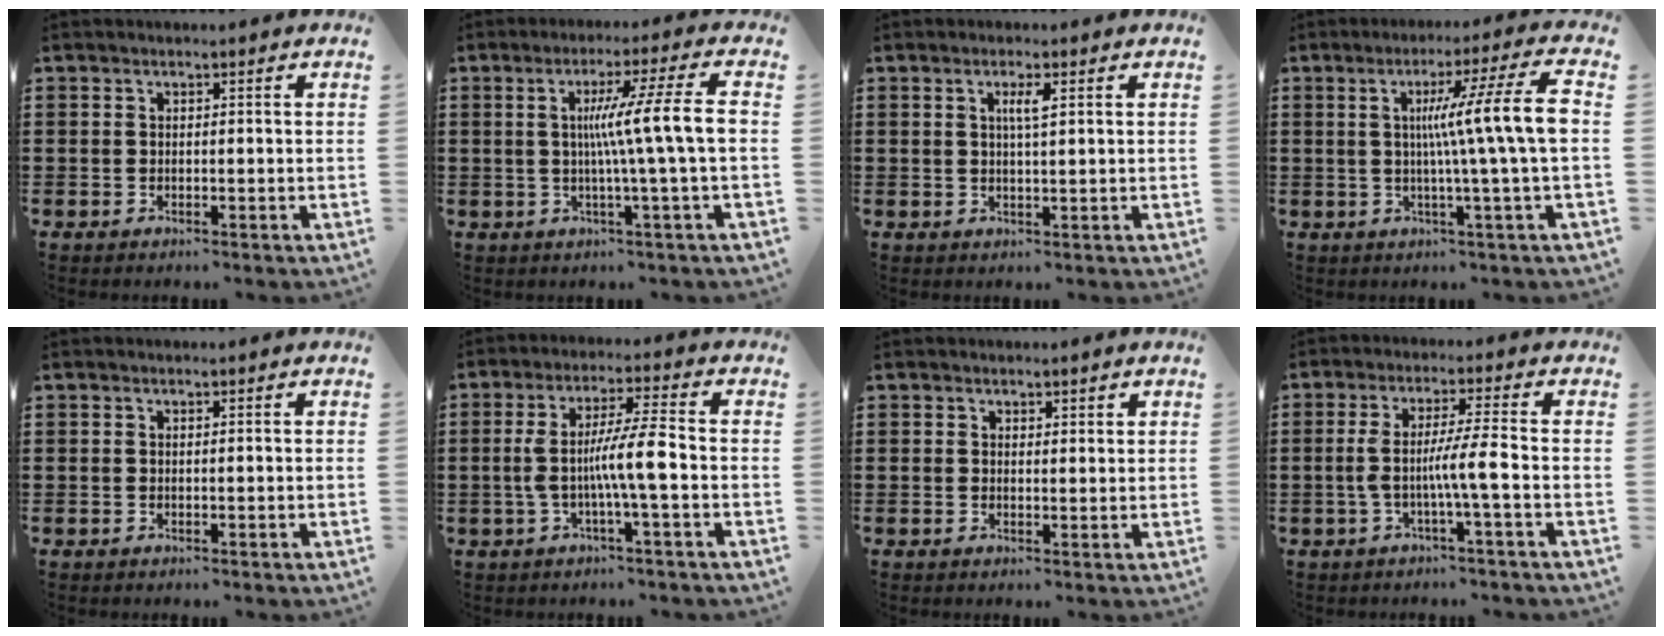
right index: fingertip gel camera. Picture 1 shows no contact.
{"total": 9.5, "force": [0.1, -1.0, 9.5], "torque": [-0.171, -0.004, -0.008]}
{"total": 2.4, "force": [0.8, 0.3, 2.3], "torque": [-0.047, 0.003, 0.010]}
{"total": 12.3, "force": [0.9, -0.7, 12.2], "torque": [-0.207, -0.009, 0.002]}
{"total": 0.0}
{"total": 7.8, "force": [-1.4, 0.4, 7.7], "torque": [-0.143, -0.001, -0.031]}
{"total": 1.4, "force": [1.2, 0.6, 0.2], "torque": [0.003, 0.001, 0.022]}
{"total": 6.3, "force": [-1.5, -0.5, 6.1], "torque": [-0.117, -0.006, -0.035]}